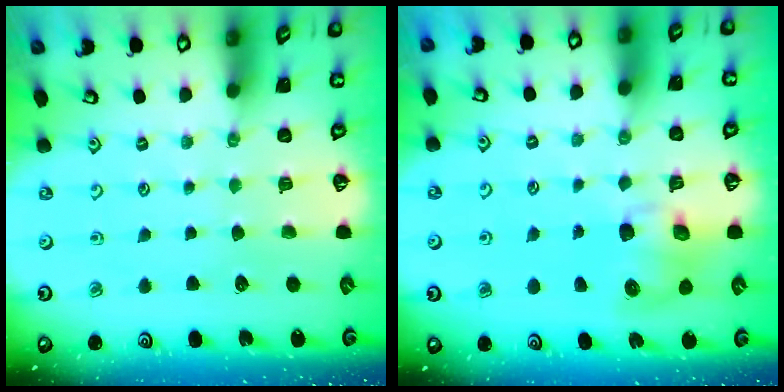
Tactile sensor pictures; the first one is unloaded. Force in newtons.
{"total": 8.3, "press": 8.2, "slide": 0.9}